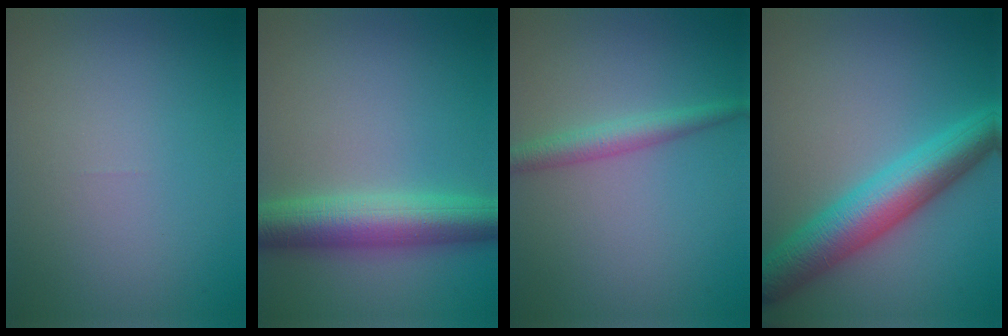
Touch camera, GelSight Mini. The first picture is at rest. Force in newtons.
{"total": 6.7, "press": 6.7, "slide": 0.2}
{"total": 2.4, "press": 2.4, "slide": 0.0}
{"total": 7.2, "press": 7.2, "slide": 0.1}